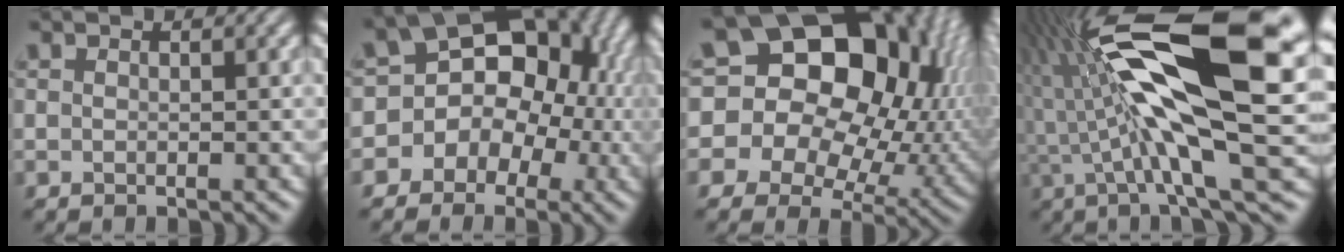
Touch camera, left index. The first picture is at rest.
{"total": 11.6, "force": [-0.9, 10.1, 5.7], "torque": [-0.053, 0.051, -0.054]}
{"total": 19.4, "force": [4.3, 15.2, 11.3], "torque": [-0.173, 0.041, 0.062]}
{"total": 15.9, "force": [1.5, 4.4, 15.2], "torque": [-0.273, 0.012, 0.027]}